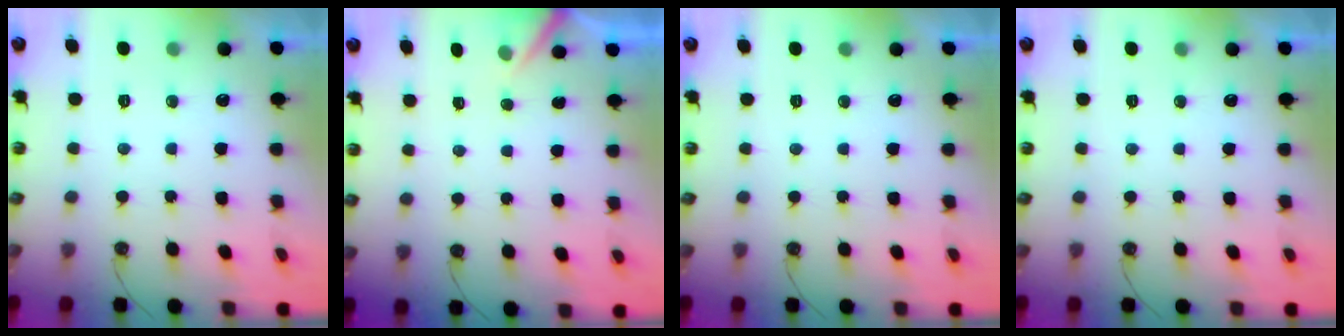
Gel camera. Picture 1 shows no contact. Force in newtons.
{"total": 3.7, "press": 3.7, "slide": 0.2}
{"total": 0.0}
{"total": 0.0}